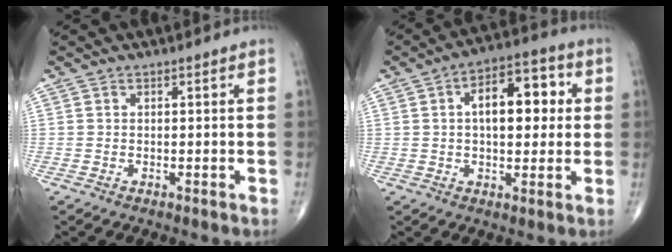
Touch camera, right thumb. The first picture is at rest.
{"total": 11.9, "force": [2.0, 6.3, 9.9], "torque": [-0.116, 0.018, 0.022]}